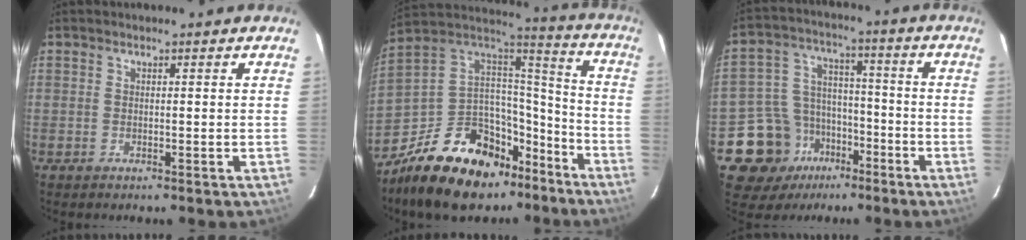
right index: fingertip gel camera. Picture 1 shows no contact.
{"total": 24.7, "force": [-15.9, 13.5, 13.1], "torque": [-0.262, 0.033, -0.239]}
{"total": 13.0, "force": [-7.5, 9.8, 4.0], "torque": [-0.105, 0.038, -0.113]}